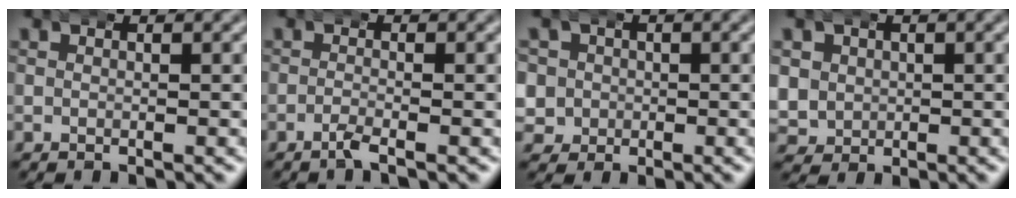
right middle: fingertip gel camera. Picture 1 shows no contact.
{"total": 1.4, "force": [-1.1, 0.0, 0.7], "torque": [-0.008, -0.001, -0.030]}
{"total": 5.5, "force": [-0.3, 5.3, 1.4], "torque": [-0.068, -0.024, -0.014]}
{"total": 5.8, "force": [0.4, 5.4, 2.0], "torque": [-0.070, -0.022, 0.003]}